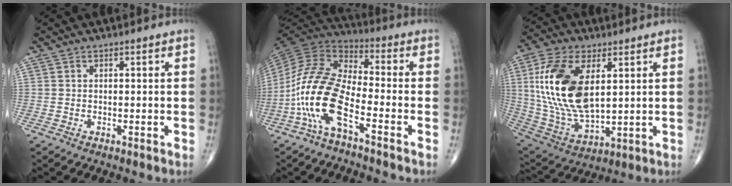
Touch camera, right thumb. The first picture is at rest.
{"total": 14.6, "force": [-6.2, 5.2, 12.1], "torque": [-0.258, 0.047, -0.130]}
{"total": 20.4, "force": [4.5, 10.7, 16.8], "torque": [-0.336, -0.021, 0.091]}